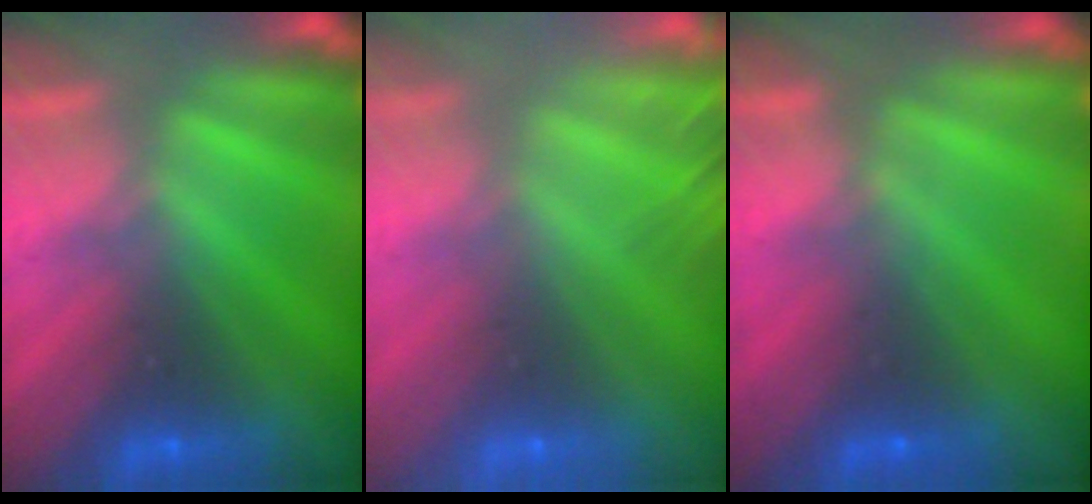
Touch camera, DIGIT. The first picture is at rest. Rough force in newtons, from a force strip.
{"total": 6.5}
{"total": 7.7}